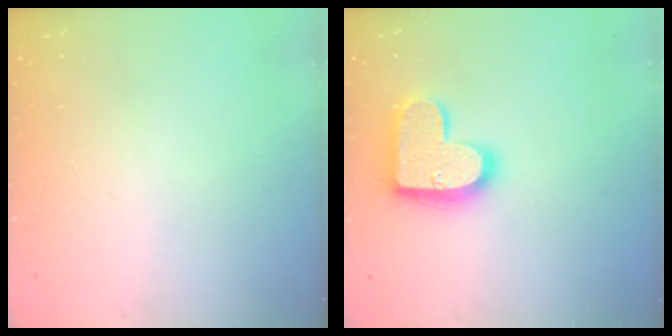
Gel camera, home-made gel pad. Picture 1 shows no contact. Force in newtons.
{"total": 17.1, "press": 17.1, "slide": 1.0}